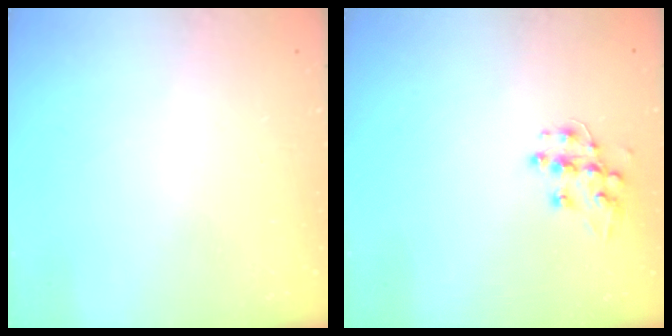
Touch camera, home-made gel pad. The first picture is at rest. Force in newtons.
{"total": 11.3, "press": 11.2, "slide": 0.7}